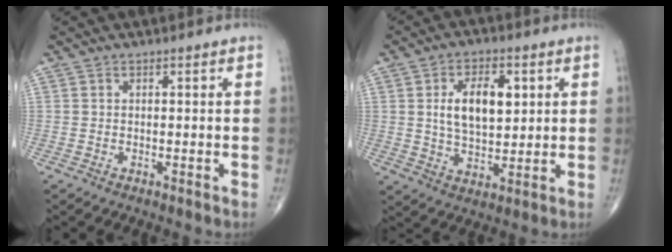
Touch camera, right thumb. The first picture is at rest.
{"total": 10.8, "force": [2.5, 6.0, 8.6], "torque": [-0.125, -0.007, 0.046]}